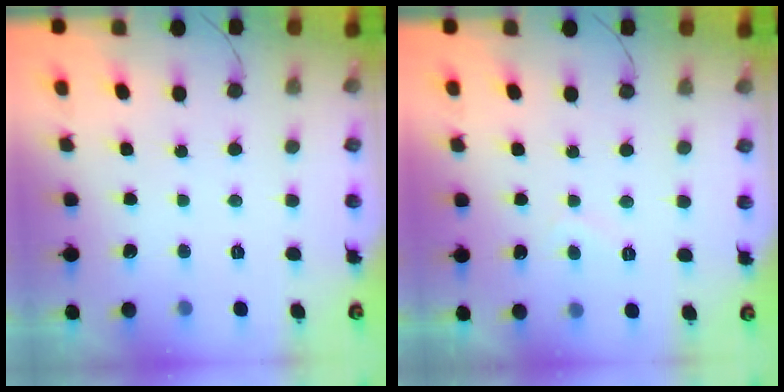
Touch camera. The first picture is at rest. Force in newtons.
{"total": 1.4, "press": 1.3, "slide": 0.5}